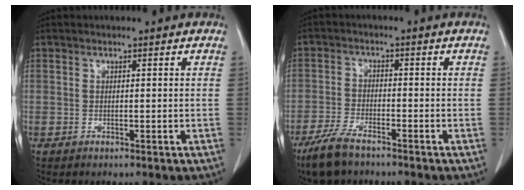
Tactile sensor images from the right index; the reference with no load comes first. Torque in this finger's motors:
{"motor_torque": [0.34, -0.29, 0.20, 0.03]}